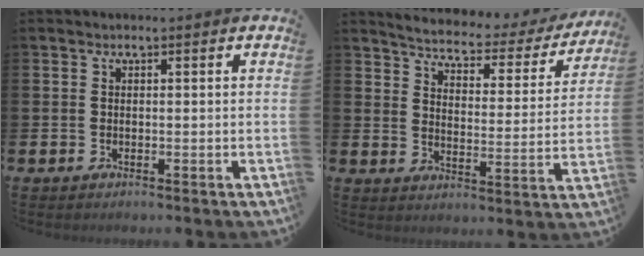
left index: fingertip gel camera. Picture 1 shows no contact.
{"total": 4.0, "force": [3.8, 0.9, 1.2], "torque": [-0.049, -0.034, 0.056]}